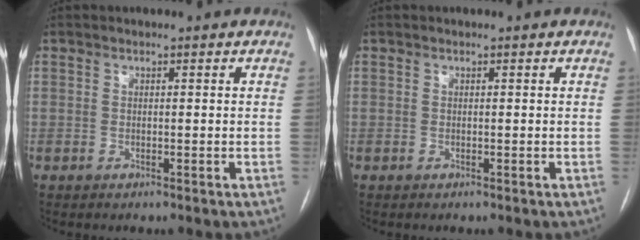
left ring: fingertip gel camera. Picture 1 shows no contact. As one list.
[{"total": 0.0}]